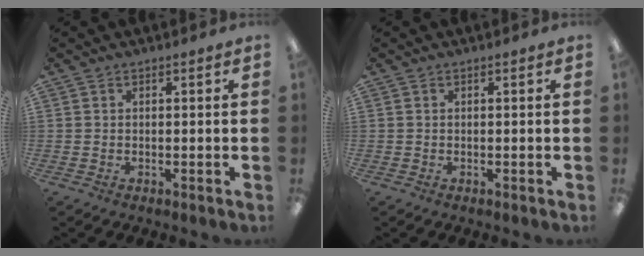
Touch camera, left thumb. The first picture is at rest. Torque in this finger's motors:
{"motor_torque": [-0.05, -0.06, -0.10, 0.08, -0.02]}